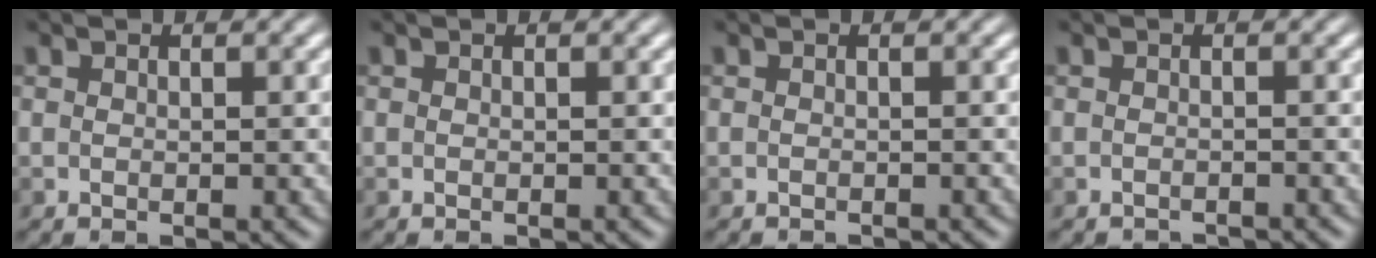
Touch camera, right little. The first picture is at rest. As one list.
[{"total": 0.0}, {"total": 0.9, "force": [-0.9, 0.1, 0.1], "torque": [0.002, -0.004, -0.015]}, {"total": 2.2, "force": [-2.2, 0.1, 0.2], "torque": [0.004, -0.006, -0.031]}]